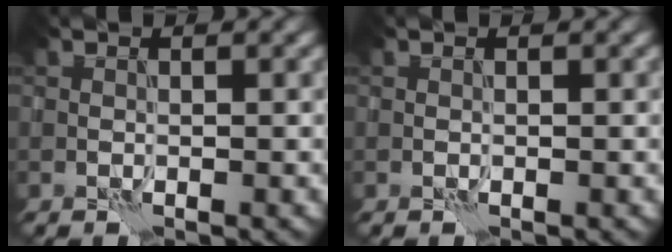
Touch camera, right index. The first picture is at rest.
{"total": 0.0}